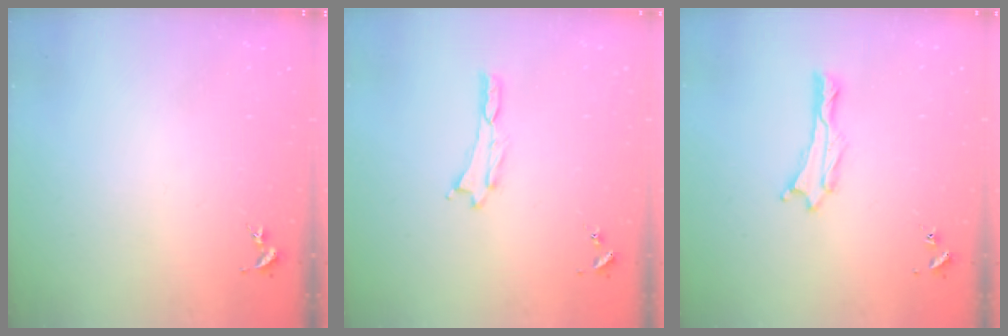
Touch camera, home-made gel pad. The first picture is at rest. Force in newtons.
{"total": 0.0}
{"total": 0.8, "press": 0.7, "slide": 0.1}